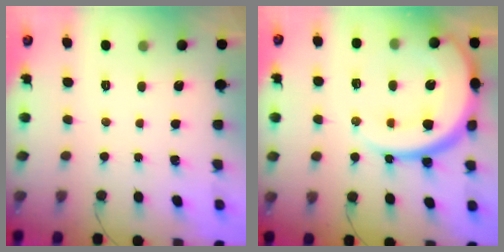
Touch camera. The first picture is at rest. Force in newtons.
{"total": 21.5, "press": 21.4, "slide": 2.0}